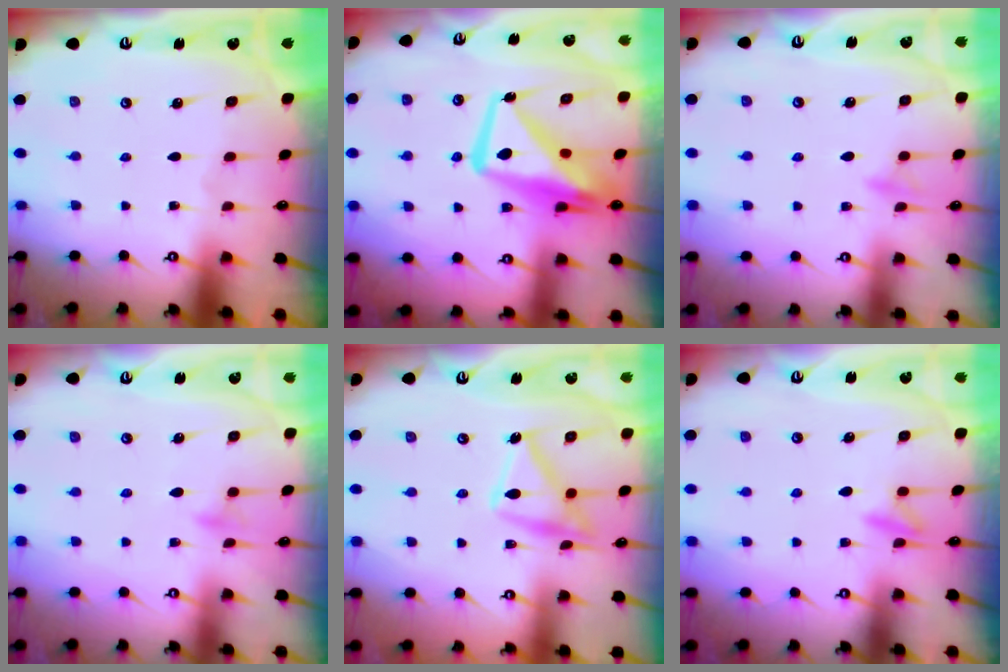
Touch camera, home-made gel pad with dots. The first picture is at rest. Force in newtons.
{"total": 12.0, "press": 11.9, "slide": 1.2}
{"total": 8.0, "press": 7.9, "slide": 0.8}
{"total": 8.5, "press": 8.5, "slide": 0.8}
{"total": 16.6, "press": 16.6, "slide": 0.9}
{"total": 7.2, "press": 7.2, "slide": 0.7}